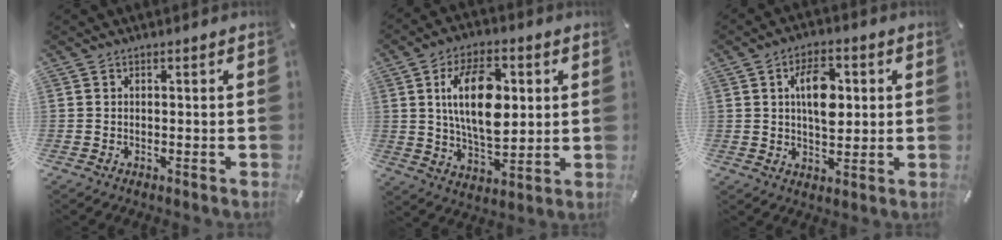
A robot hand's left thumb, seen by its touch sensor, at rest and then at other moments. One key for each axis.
{"total": 16.1, "fx": 3.2, "fy": 9.2, "fz": 12.8, "tx": -0.245, "ty": 0.000, "tz": 0.049}
{"total": 10.2, "fx": 2.0, "fy": 6.1, "fz": 7.9, "tx": -0.132, "ty": -0.003, "tz": 0.025}